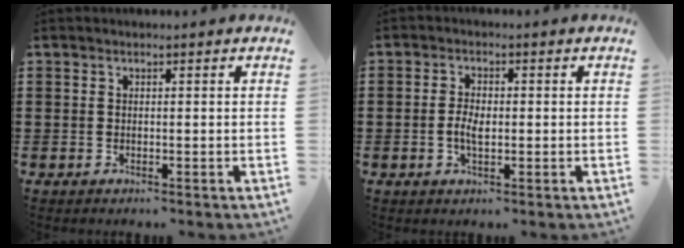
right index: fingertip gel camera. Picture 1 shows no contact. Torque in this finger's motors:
{"motor_torque": [2.14, 0.00, 0.18, 0.02]}